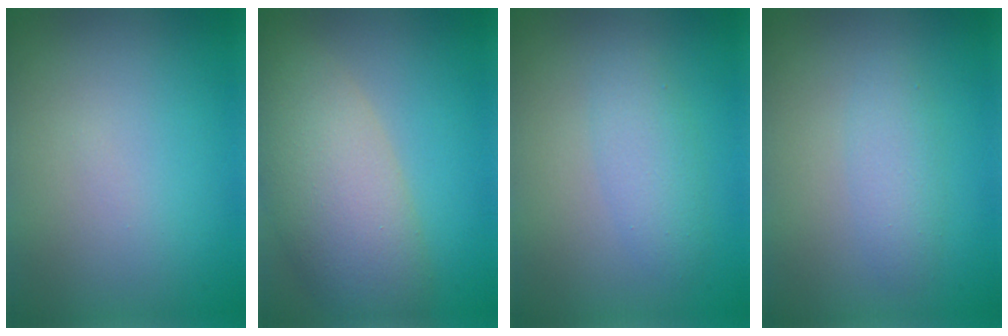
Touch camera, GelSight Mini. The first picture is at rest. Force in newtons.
{"total": 7.7, "press": 7.7, "slide": 0.5}
{"total": 2.3, "press": 2.3, "slide": 0.1}
{"total": 1.9, "press": 1.9, "slide": 0.0}